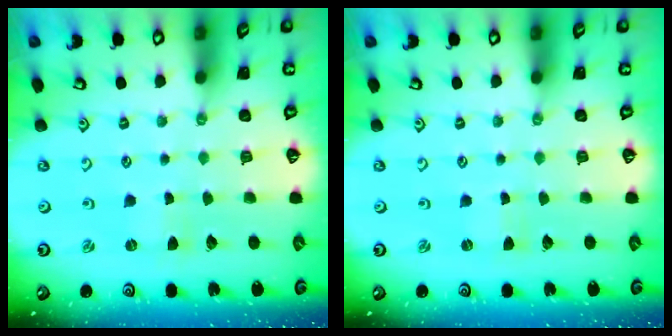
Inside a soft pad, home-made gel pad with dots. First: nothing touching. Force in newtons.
{"total": 0.0}